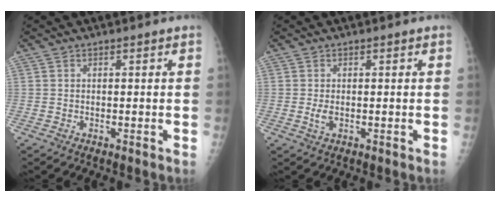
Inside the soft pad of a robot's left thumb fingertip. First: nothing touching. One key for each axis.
{"total": 1.9, "fx": -0.1, "fy": 1.1, "fz": 1.5, "tx": -0.031, "ty": -0.004, "tz": -0.001}